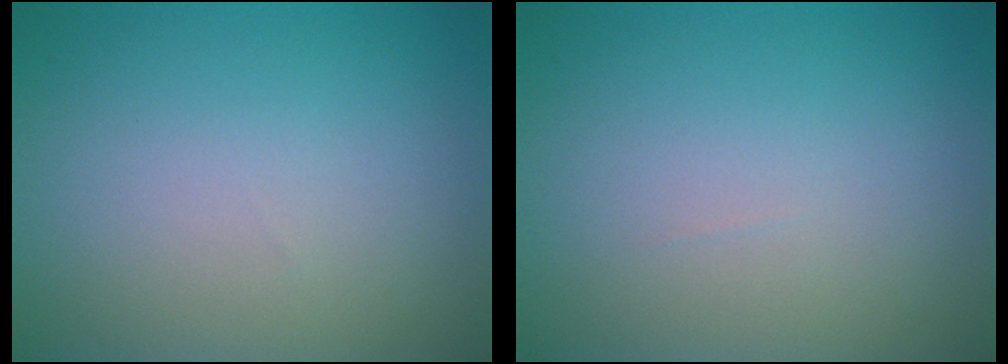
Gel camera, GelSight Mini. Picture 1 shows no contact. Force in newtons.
{"total": 0.0}